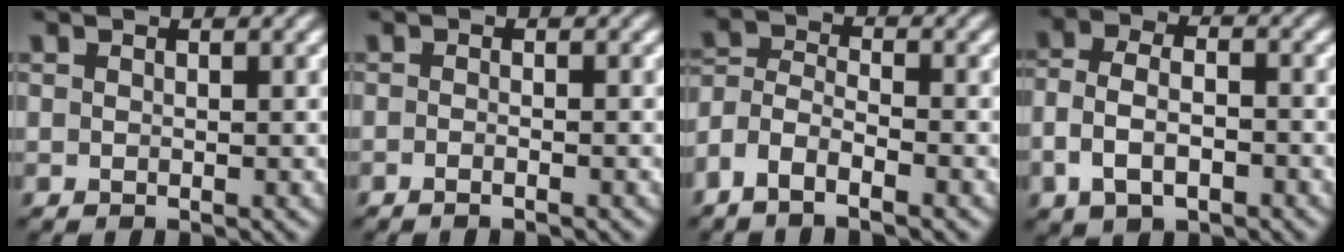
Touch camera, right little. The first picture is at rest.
{"total": 1.3, "force": [-1.2, -0.3, 0.5], "torque": [-0.006, -0.001, -0.022]}
{"total": 5.4, "force": [-2.4, 4.2, 2.4], "torque": [-0.061, -0.019, -0.048]}
{"total": 4.9, "force": [-1.7, 3.1, 3.3], "torque": [-0.069, -0.018, -0.020]}